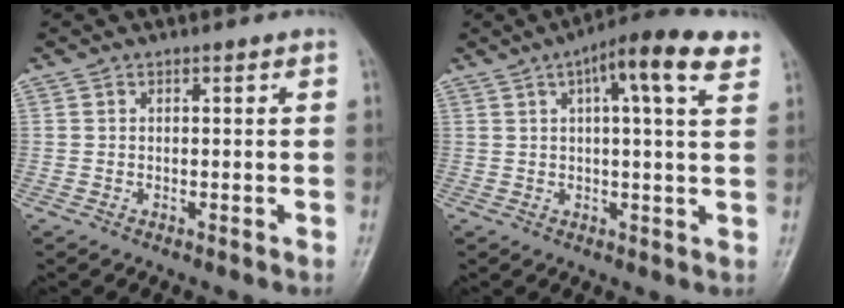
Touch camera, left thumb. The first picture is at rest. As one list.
[{"total": 12.0, "force": [6.1, 2.6, 10.0], "torque": [-0.138, 0.004, 0.079]}]